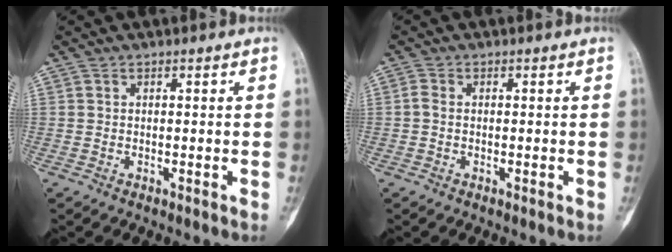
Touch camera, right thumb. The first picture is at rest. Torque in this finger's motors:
{"motor_torque": [-0.24, 0.52, 0.34, 0.00, -0.03]}